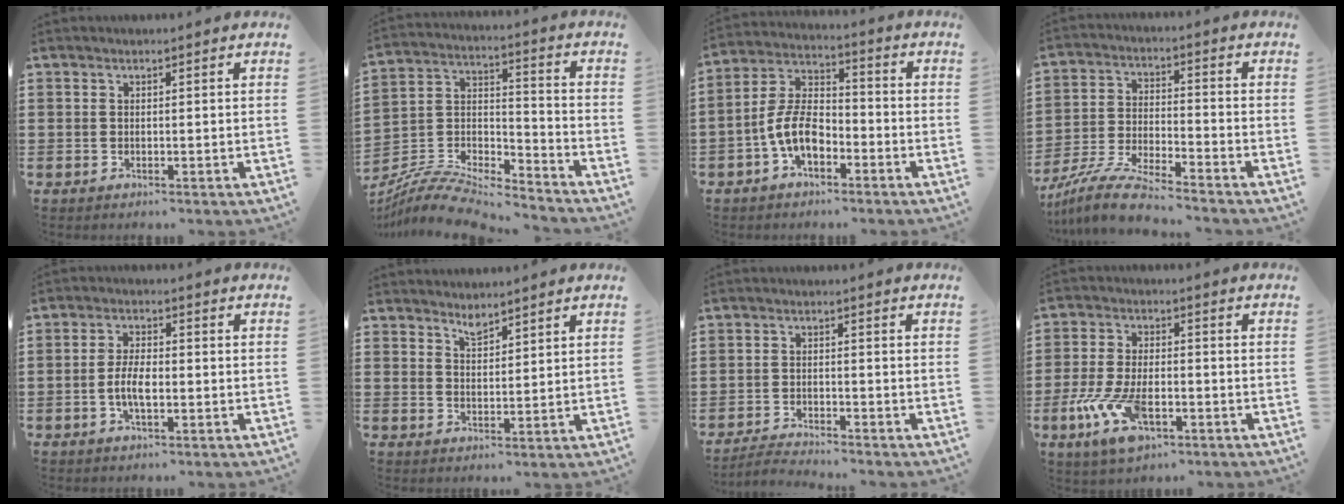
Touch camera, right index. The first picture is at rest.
{"total": 8.3, "force": [-7.9, 1.6, 2.1], "torque": [-0.045, 0.010, -0.159]}
{"total": 8.5, "force": [-3.5, 4.4, 6.3], "torque": [-0.149, 0.005, -0.072]}
{"total": 8.4, "force": [-7.8, 0.1, 3.0], "torque": [-0.071, 0.002, -0.155]}
{"total": 4.7, "force": [-1.2, 1.8, 4.2], "torque": [-0.100, -0.004, -0.028]}
{"total": 2.1, "force": [2.0, 0.4, 0.5], "torque": [-0.013, 0.002, 0.039]}
{"total": 2.7, "force": [-2.7, 0.0, 0.1], "torque": [-0.007, 0.000, -0.057]}
{"total": 9.3, "force": [-3.9, 4.2, 7.4], "torque": [-0.173, -0.012, -0.070]}